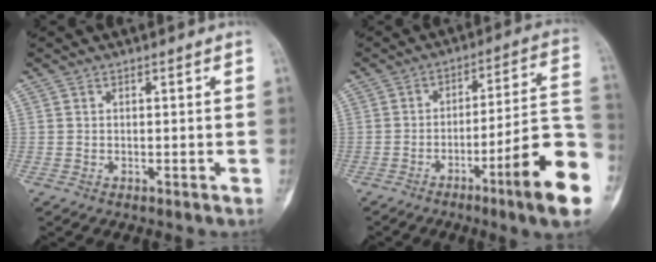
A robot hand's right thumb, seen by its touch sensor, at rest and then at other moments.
{"total": 17.2, "force": [-7.8, 1.7, 15.3], "torque": [-0.198, 0.046, -0.113]}